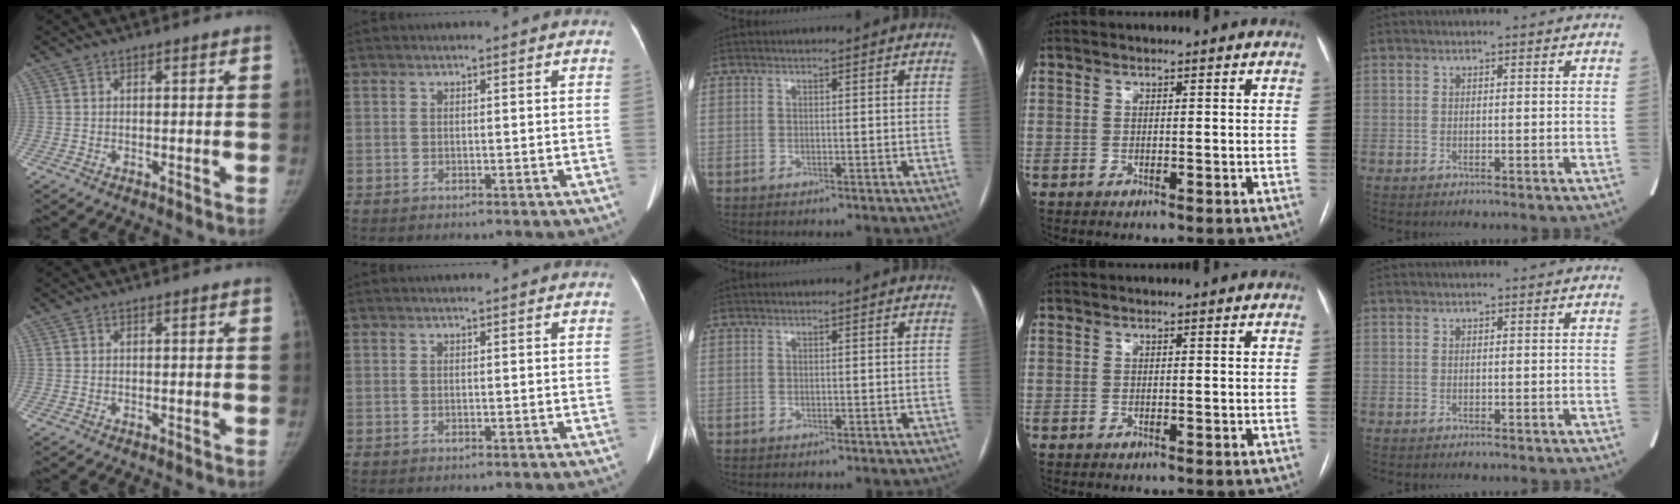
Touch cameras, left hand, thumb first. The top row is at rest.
{}